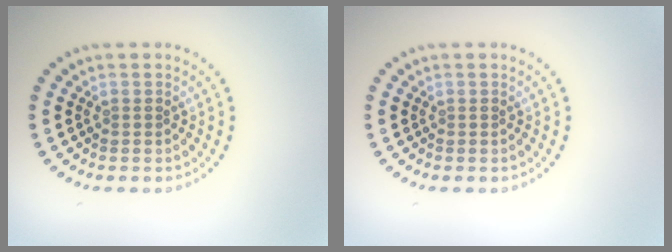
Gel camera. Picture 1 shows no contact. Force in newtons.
{"total": 0.0}